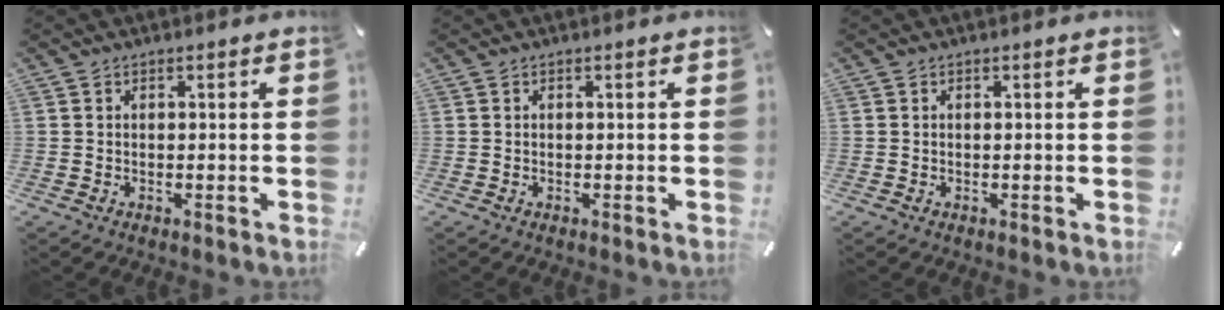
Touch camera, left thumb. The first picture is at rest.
{"total": 0.0}
{"total": 0.0}